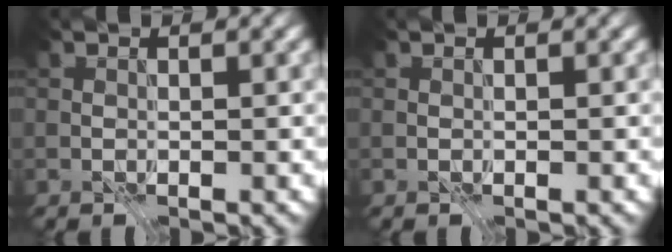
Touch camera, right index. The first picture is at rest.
{"total": 0.0}